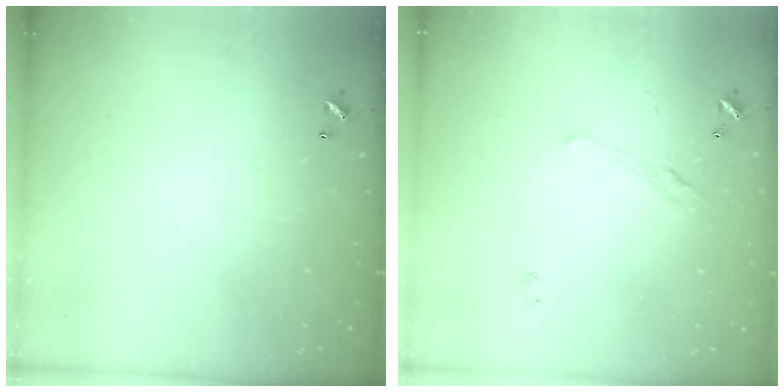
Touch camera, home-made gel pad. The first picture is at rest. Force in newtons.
{"total": 2.3, "press": 2.1, "slide": 0.8}